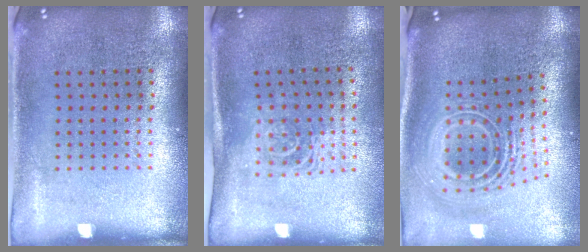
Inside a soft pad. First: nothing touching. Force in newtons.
{"total": 1.7, "press": 1.3, "slide": 1.1}
{"total": 2.8, "press": 1.9, "slide": 2.1}